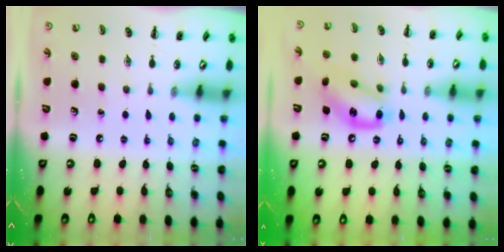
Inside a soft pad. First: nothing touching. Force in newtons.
{"total": 13.1, "press": 12.8, "slide": 2.7}